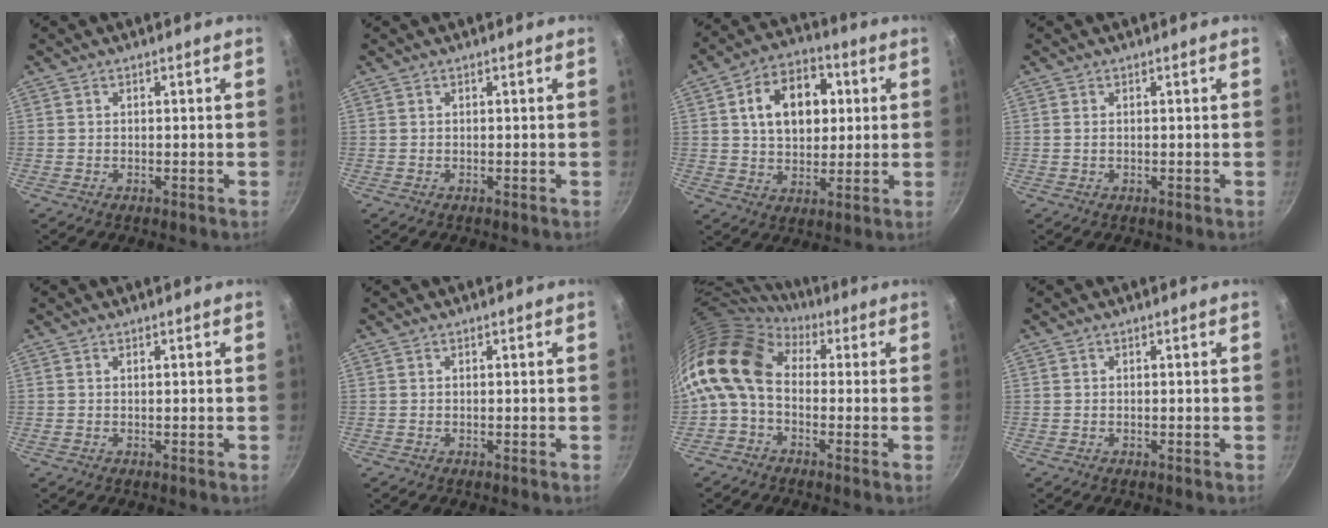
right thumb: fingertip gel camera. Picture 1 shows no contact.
{"total": 0.0}
{"total": 14.4, "force": [3.4, 9.9, 9.9], "torque": [-0.128, 0.012, 0.046]}
{"total": 0.6, "force": [0.1, 0.4, 0.5], "torque": [-0.009, 0.001, 0.001]}
{"total": 0.0}
{"total": 0.0}
{"total": 14.7, "force": [1.2, 10.5, 10.2], "torque": [-0.199, 0.027, -0.003]}
{"total": 0.0}